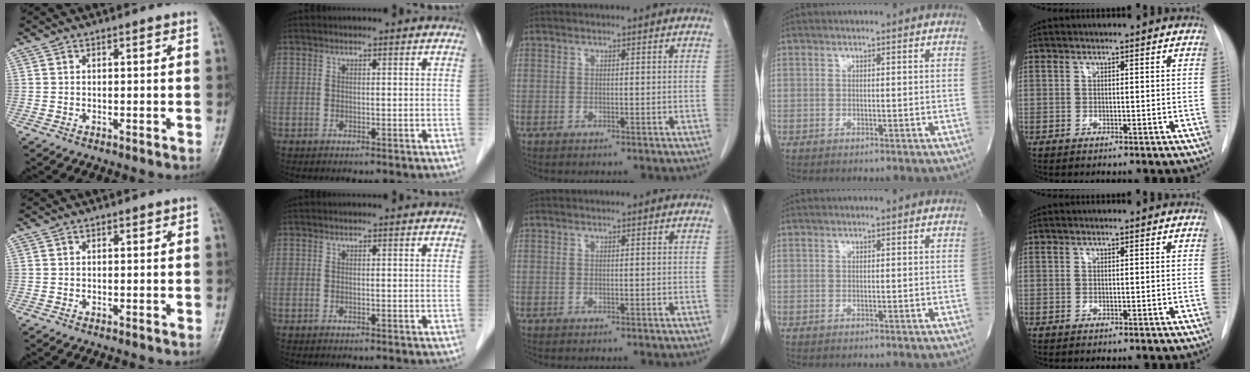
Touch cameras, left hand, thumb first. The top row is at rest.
{}